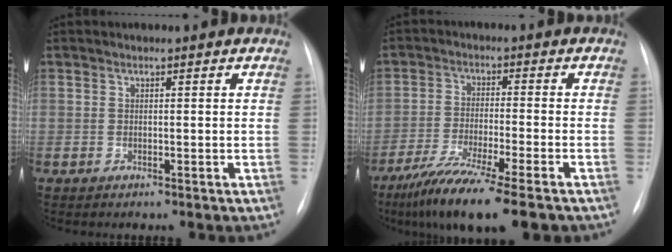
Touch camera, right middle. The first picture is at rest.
{"total": 12.6, "force": [-9.0, 0.4, 8.8], "torque": [-0.153, -0.036, -0.148]}